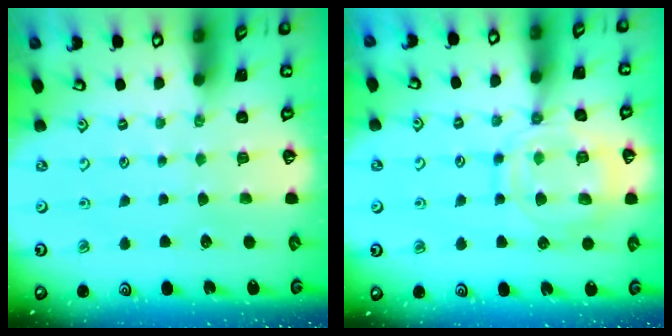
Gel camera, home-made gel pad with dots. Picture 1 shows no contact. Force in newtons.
{"total": 13.0, "press": 13.0, "slide": 1.3}